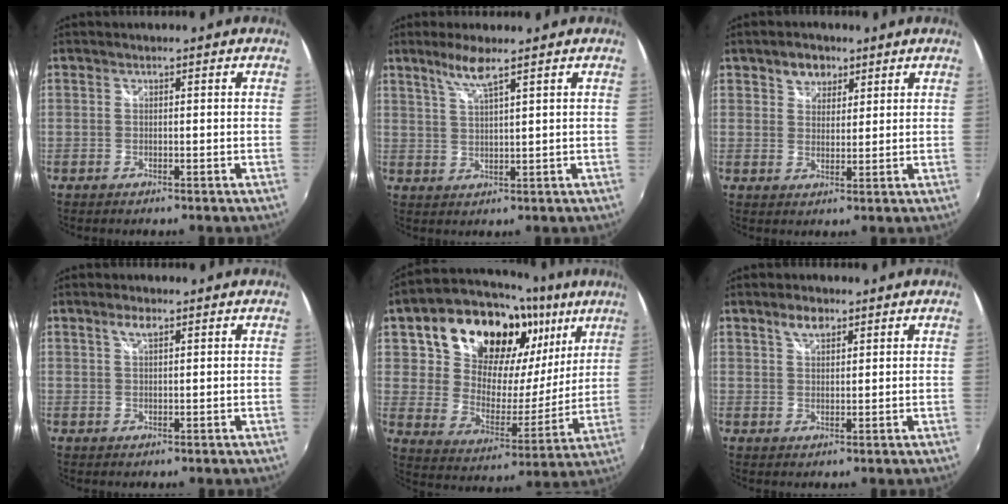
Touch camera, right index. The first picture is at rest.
{"total": 4.8, "force": [3.2, -1.5, 3.1], "torque": [-0.061, -0.007, 0.069]}
{"total": 4.3, "force": [2.6, 3.1, 1.4], "torque": [-0.013, 0.010, 0.045]}
{"total": 2.2, "force": [1.3, 0.8, 1.6], "torque": [-0.029, 0.004, 0.021]}
{"total": 26.3, "force": [13.6, 17.1, 14.6], "torque": [-0.264, 0.045, 0.245]}
{"total": 3.4, "force": [2.2, 1.7, 2.0], "torque": [-0.033, 0.007, 0.039]}